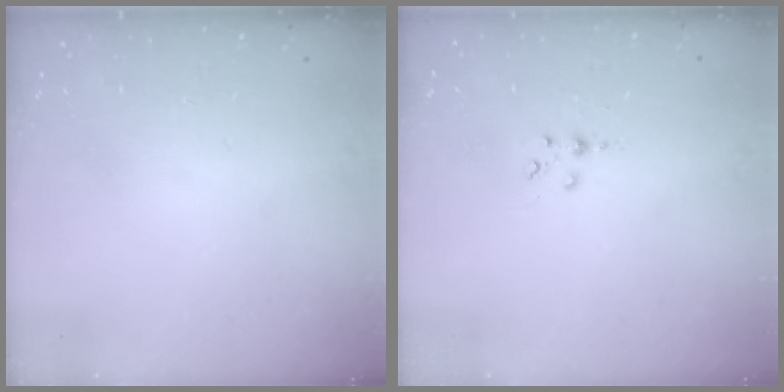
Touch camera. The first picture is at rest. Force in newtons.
{"total": 3.3, "press": 3.2, "slide": 0.5}